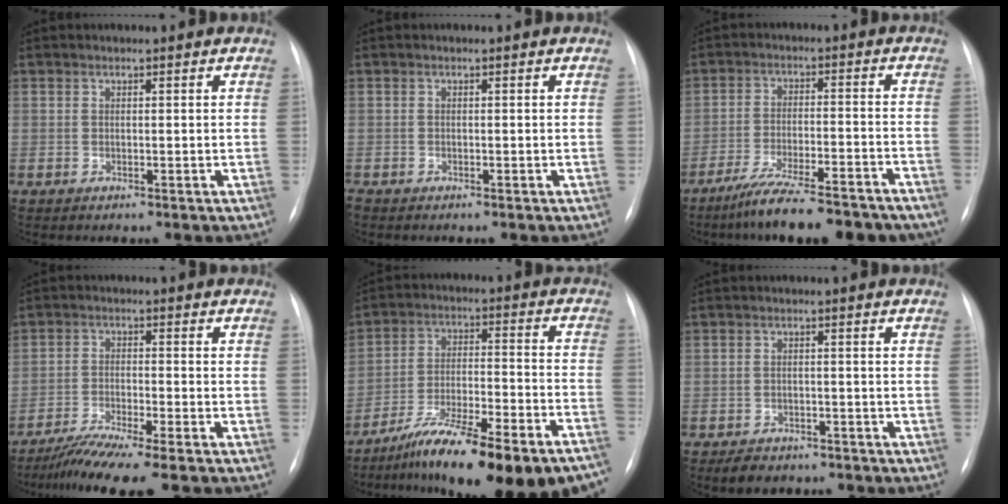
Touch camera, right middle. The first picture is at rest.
{"total": 0.6, "force": [-0.5, 0.3, 0.3], "torque": [-0.002, 0.000, -0.009]}
{"total": 15.6, "force": [-12.9, 2.5, 8.5], "torque": [-0.124, -0.011, -0.197]}
{"total": 7.7, "force": [-6.3, -0.8, 4.4], "torque": [-0.075, -0.028, -0.110]}
{"total": 22.5, "force": [-17.7, 2.5, 13.6], "torque": [-0.161, 0.007, -0.275]}
{"total": 4.5, "force": [-3.5, 2.5, 1.4], "torque": [-0.024, 0.000, -0.047]}